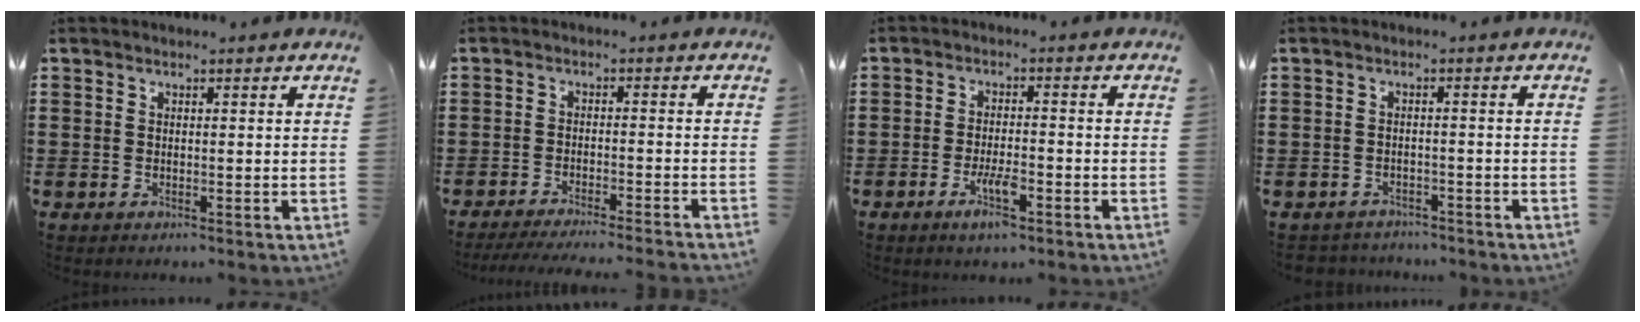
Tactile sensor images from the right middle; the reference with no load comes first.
{"total": 3.2, "force": [-3.0, -0.5, 1.0], "torque": [-0.023, -0.007, -0.063]}
{"total": 5.0, "force": [-2.5, 1.3, 4.1], "torque": [-0.080, 0.000, -0.047]}
{"total": 1.9, "force": [-1.9, 0.3, -0.3], "torque": [-0.003, -0.001, -0.044]}